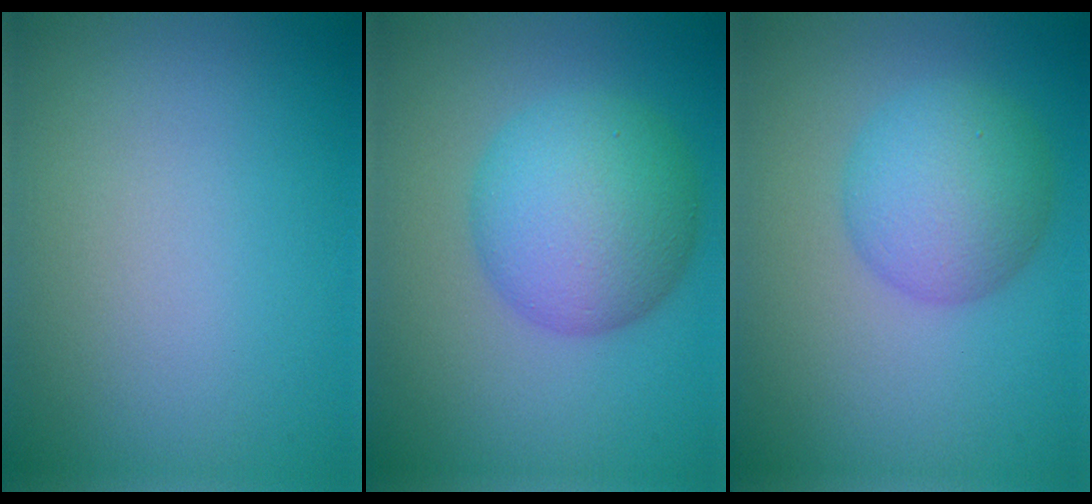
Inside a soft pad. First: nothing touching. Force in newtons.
{"total": 7.5, "press": 7.5, "slide": 0.0}
{"total": 5.2, "press": 5.2, "slide": 0.2}